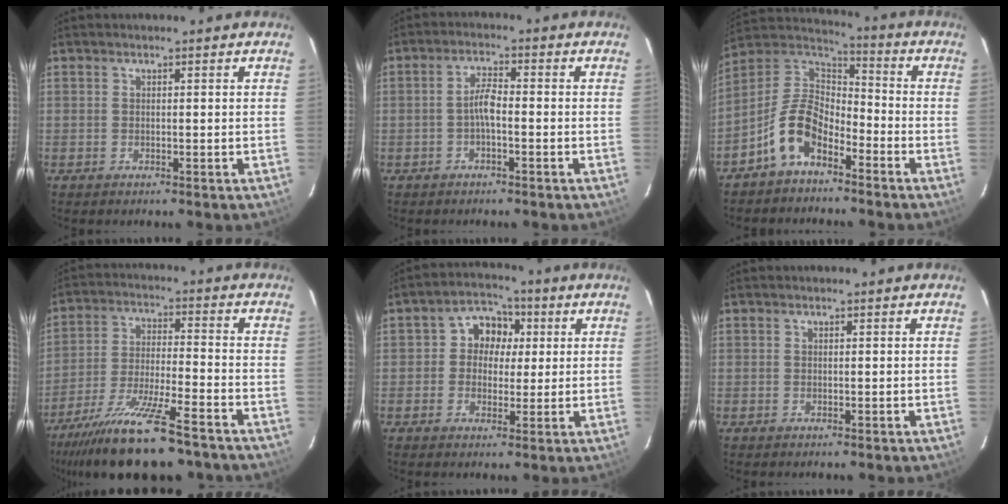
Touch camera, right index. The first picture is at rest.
{"total": 3.1, "force": [-1.2, 0.7, 2.7], "torque": [-0.057, 0.010, -0.025]}
{"total": 11.0, "force": [-6.2, 5.9, 6.9], "torque": [-0.154, 0.023, -0.127]}
{"total": 17.7, "force": [-14.1, 2.8, 10.3], "torque": [-0.212, -0.036, -0.242]}
{"total": 6.8, "force": [0.6, 6.1, 2.8], "torque": [-0.038, 0.024, 0.004]}
{"total": 0.0}